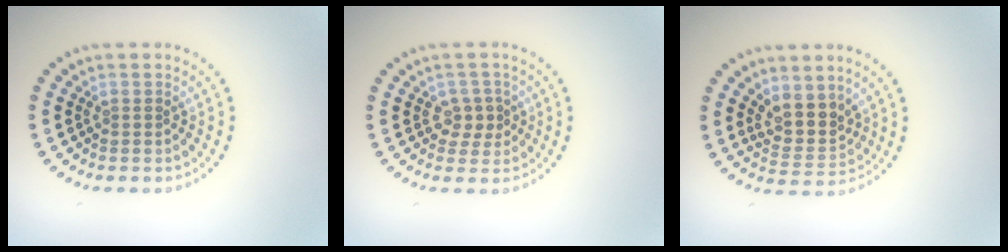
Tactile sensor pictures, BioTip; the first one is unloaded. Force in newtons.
{"total": 2.1, "press": 1.9, "slide": 0.8}
{"total": 3.4, "press": 2.8, "slide": 1.8}